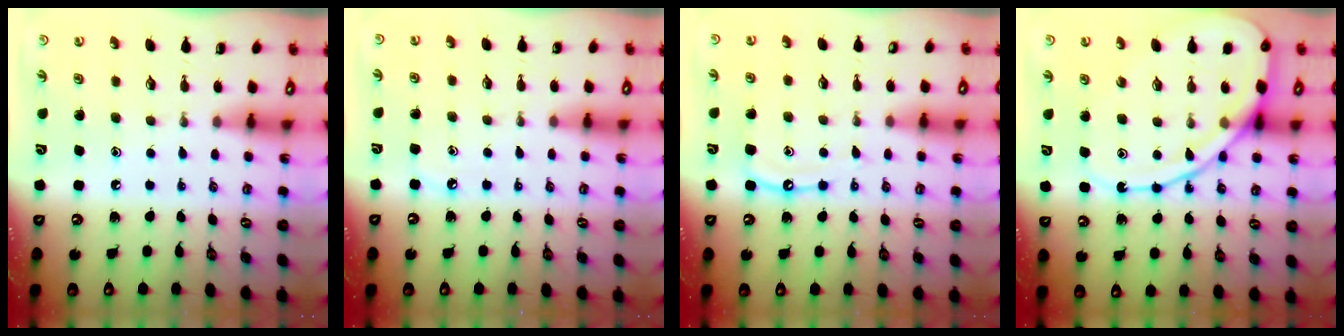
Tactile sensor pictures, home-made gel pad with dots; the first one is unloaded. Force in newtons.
{"total": 3.1, "press": 3.1, "slide": 0.4}
{"total": 9.1, "press": 9.1, "slide": 0.9}
{"total": 15.4, "press": 15.3, "slide": 1.6}